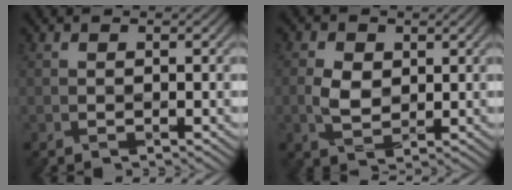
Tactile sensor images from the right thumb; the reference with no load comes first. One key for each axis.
{"total": 3.0, "fx": 0.4, "fy": 2.2, "fz": 1.9, "tx": -0.048, "ty": -0.003, "tz": 0.009}